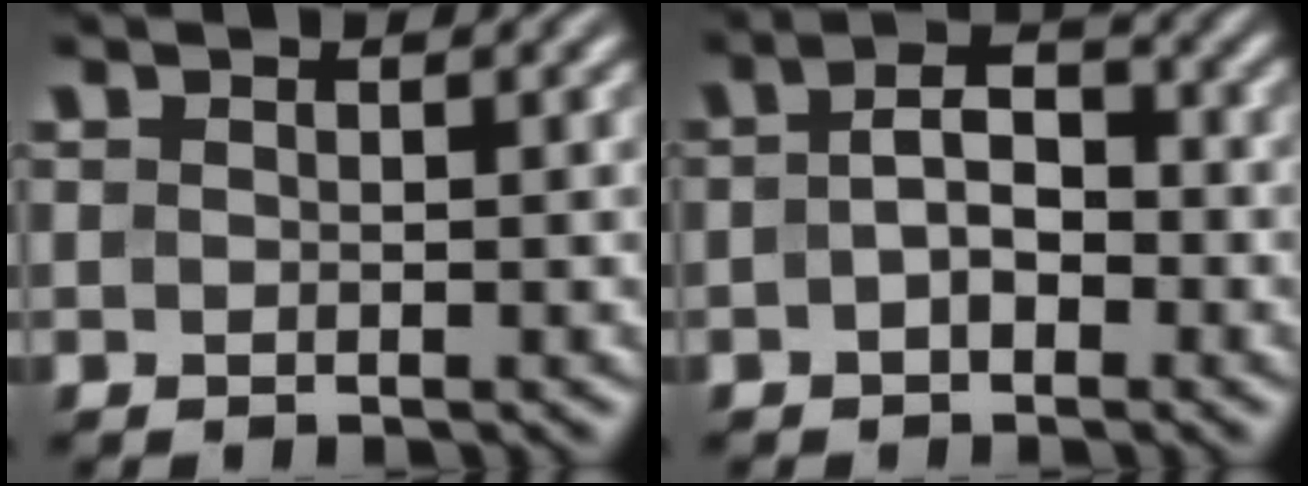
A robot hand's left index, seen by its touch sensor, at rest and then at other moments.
{"total": 3.6, "force": [-0.5, 2.1, 2.8], "torque": [-0.049, 0.007, -0.017]}